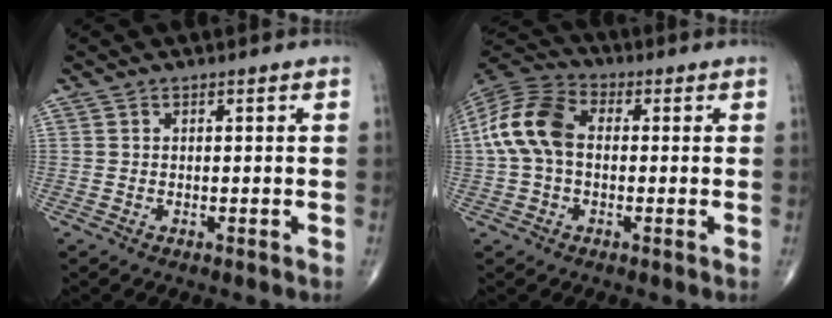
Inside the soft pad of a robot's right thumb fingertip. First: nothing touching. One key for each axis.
{"total": 12.0, "fx": 0.5, "fy": 7.9, "fz": 9.0, "tx": -0.186, "ty": 0.033, "tz": -0.002}